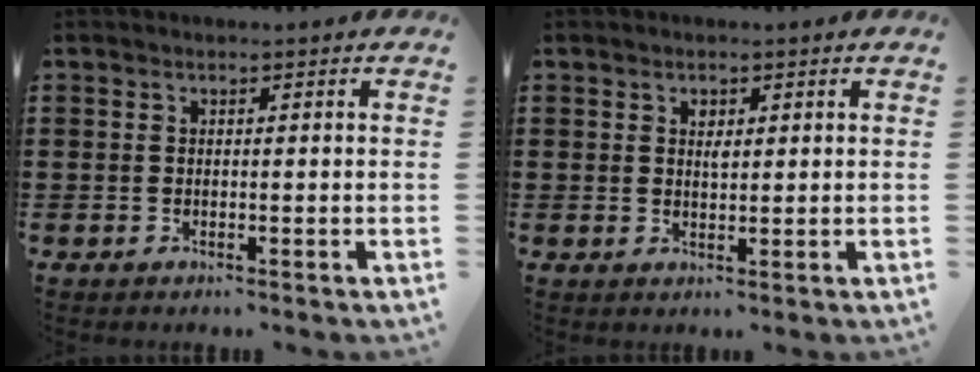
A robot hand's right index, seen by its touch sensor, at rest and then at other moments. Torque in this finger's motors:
{"motor_torque": [-0.07, 0.19, 0.03, 0.03]}